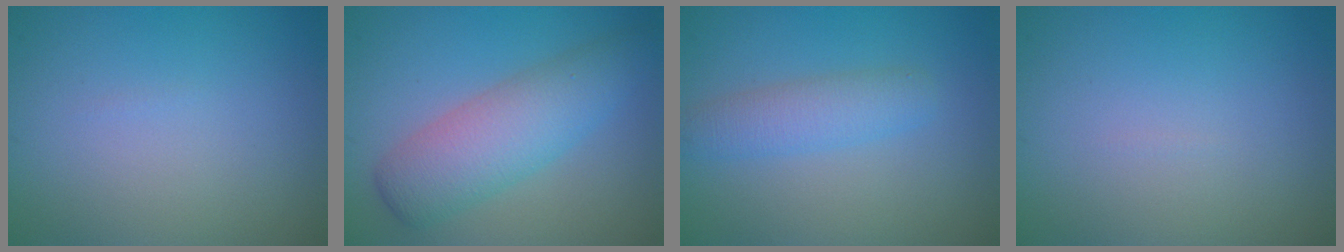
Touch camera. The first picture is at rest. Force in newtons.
{"total": 5.7, "press": 5.7, "slide": 0.1}
{"total": 3.0, "press": 3.0, "slide": 0.1}
{"total": 0.0}